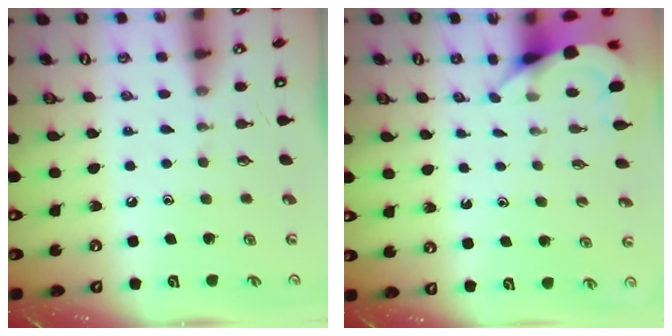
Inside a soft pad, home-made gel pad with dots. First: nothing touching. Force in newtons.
{"total": 3.7, "press": 3.7, "slide": 0.2}